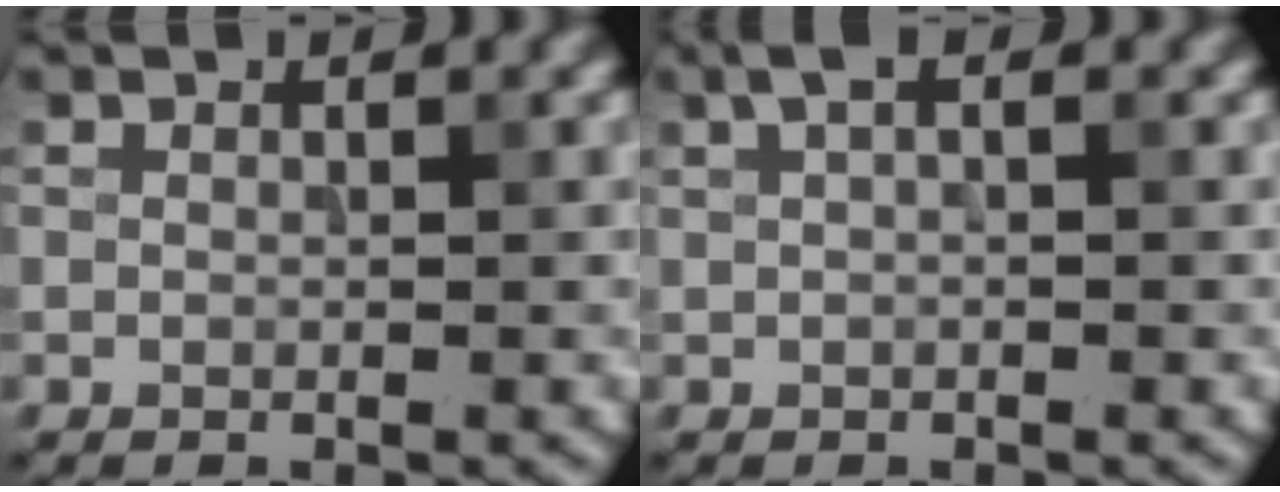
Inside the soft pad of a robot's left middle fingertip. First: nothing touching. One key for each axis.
{"total": 1.4, "fx": 0.6, "fy": 0.4, "fz": 1.2, "tx": -0.022, "ty": 0.006, "tz": 0.010}